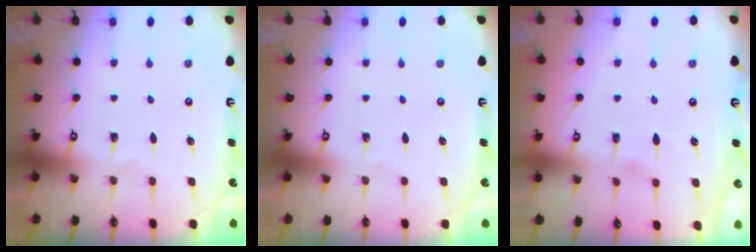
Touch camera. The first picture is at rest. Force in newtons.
{"total": 0.0}
{"total": 0.8, "press": 0.0, "slide": 0.8}